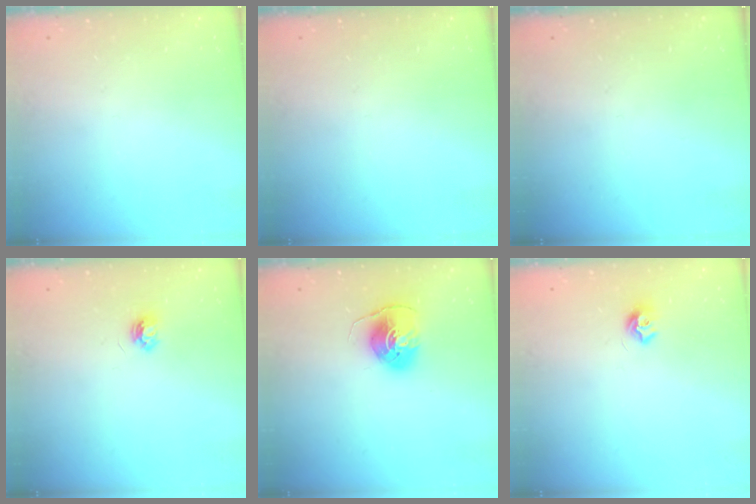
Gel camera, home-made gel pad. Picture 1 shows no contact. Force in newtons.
{"total": 0.0}
{"total": 0.0}
{"total": 3.9, "press": 3.8, "slide": 0.5}
{"total": 8.3, "press": 8.3, "slide": 0.4}
{"total": 7.6, "press": 7.6, "slide": 0.8}